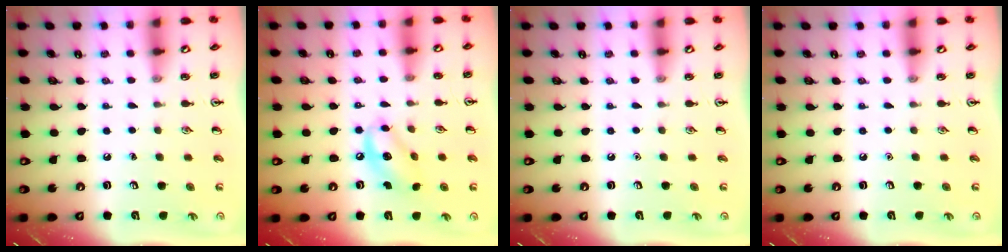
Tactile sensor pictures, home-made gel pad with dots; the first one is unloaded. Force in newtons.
{"total": 9.0, "press": 8.8, "slide": 1.9}
{"total": 0.0}
{"total": 0.0}